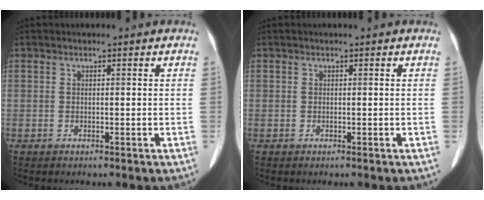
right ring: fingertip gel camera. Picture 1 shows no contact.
{"total": 0.0}